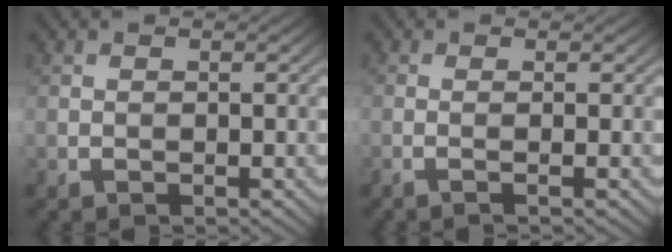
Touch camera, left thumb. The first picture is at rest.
{"total": 1.1, "force": [-0.1, 0.0, 1.1], "torque": [-0.014, 0.004, -0.012]}